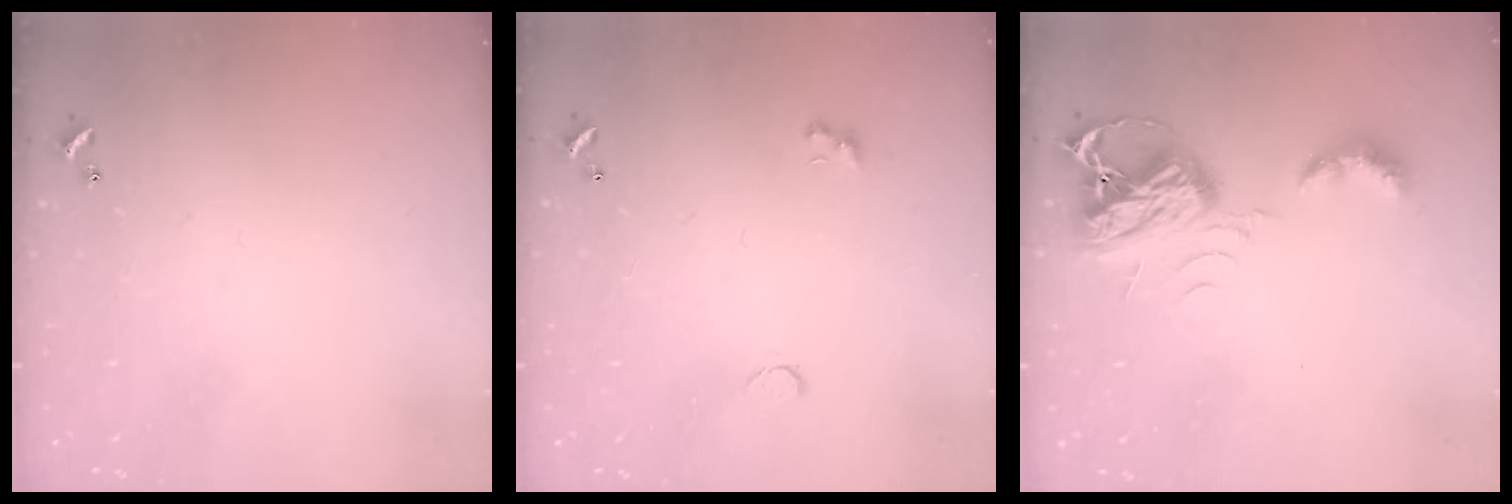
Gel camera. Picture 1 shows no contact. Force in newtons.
{"total": 0.6, "press": 0.4, "slide": 0.4}
{"total": 7.9, "press": 7.9, "slide": 0.8}